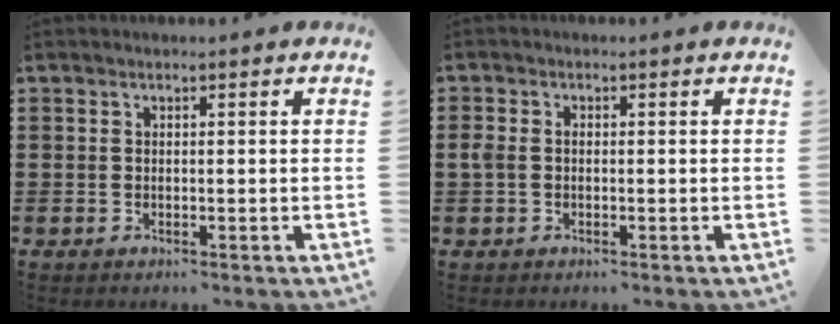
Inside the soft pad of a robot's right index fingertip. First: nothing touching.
{"total": 1.6, "force": [-0.2, 1.2, 1.1], "torque": [-0.029, 0.003, -0.006]}